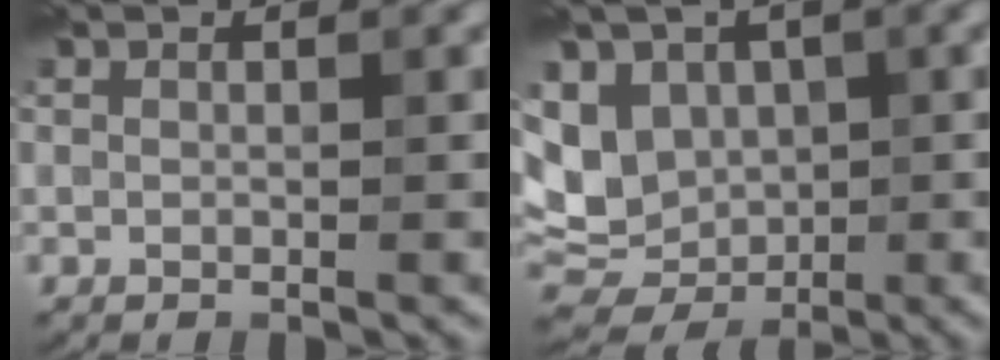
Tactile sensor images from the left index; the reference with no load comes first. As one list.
[{"total": 7.7, "force": [0.8, 6.3, 4.4], "torque": [-0.084, 0.007, 0.024]}]